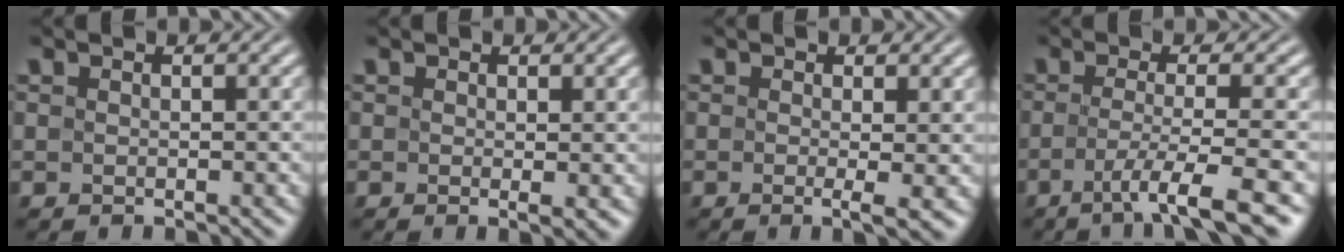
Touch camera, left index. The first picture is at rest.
{"total": 1.2, "force": [0.0, 0.1, 1.1], "torque": [-0.016, -0.009, 0.001]}
{"total": 2.6, "force": [-0.2, 0.5, 2.5], "torque": [-0.032, -0.012, -0.002]}
{"total": 5.4, "force": [-2.3, 0.8, 4.8], "torque": [-0.077, -0.011, -0.046]}